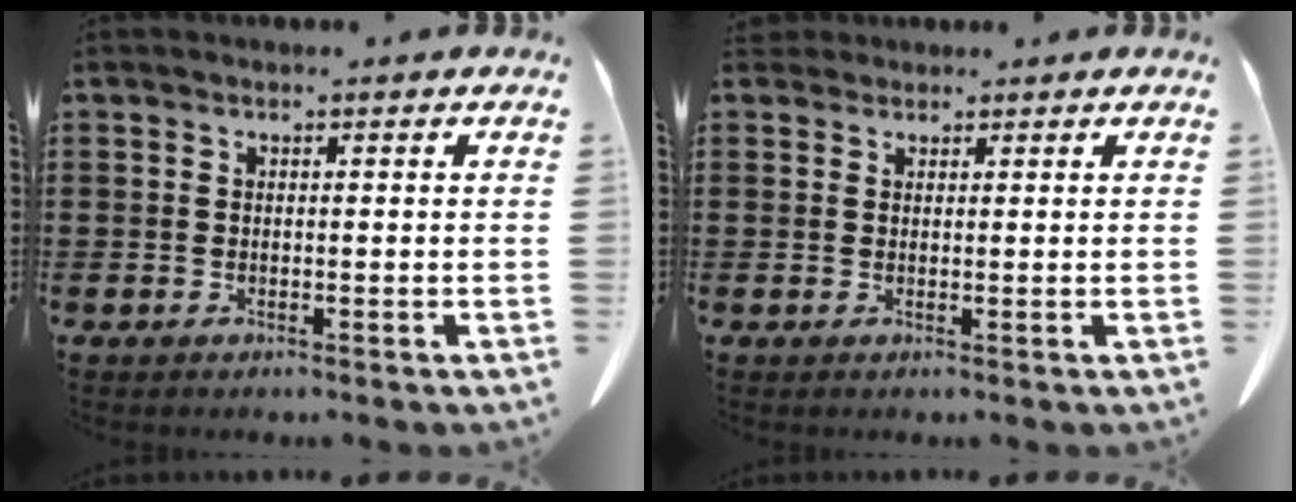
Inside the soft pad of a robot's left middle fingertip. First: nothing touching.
{"total": 1.5, "force": [1.4, 0.7, 0.2], "torque": [-0.009, 0.005, 0.027]}